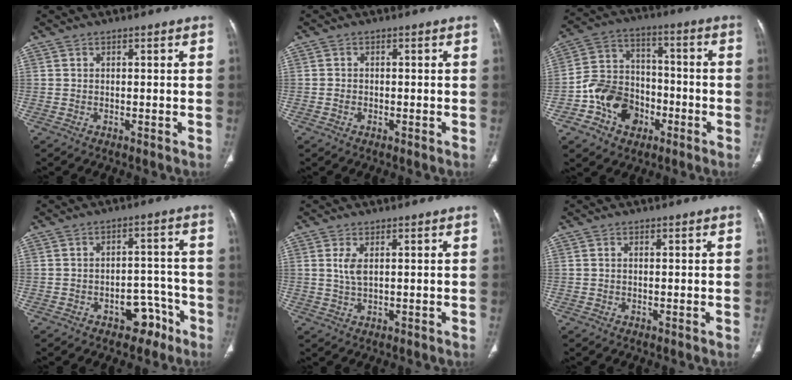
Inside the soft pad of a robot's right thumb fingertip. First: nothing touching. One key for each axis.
{"total": 0.9, "fx": -0.4, "fy": 0.7, "fz": 0.5, "tx": -0.009, "ty": 0.004, "tz": -0.006}
{"total": 13.3, "fx": -5.4, "fy": 10.4, "fz": 6.2, "tx": -0.074, "ty": 0.049, "tz": -0.094}
{"total": 6.6, "fx": -4.2, "fy": 4.2, "fz": 2.8, "tx": -0.008, "ty": 0.051, "tz": -0.053}
{"total": 2.8, "fx": 0.8, "fy": 0.9, "fz": 2.5, "tx": -0.058, "ty": -0.006, "tz": 0.021}
{"total": 0.0}